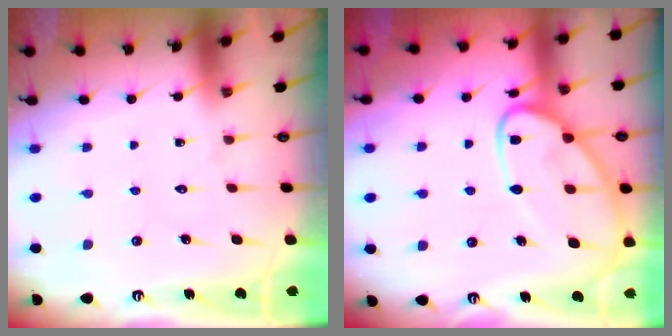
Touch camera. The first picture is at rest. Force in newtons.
{"total": 15.4, "press": 15.4, "slide": 1.3}